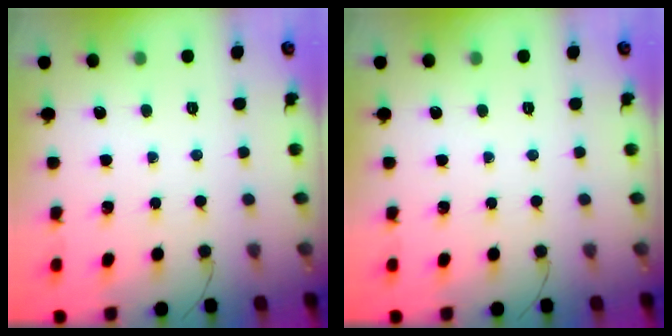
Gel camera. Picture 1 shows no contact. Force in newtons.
{"total": 0.0}